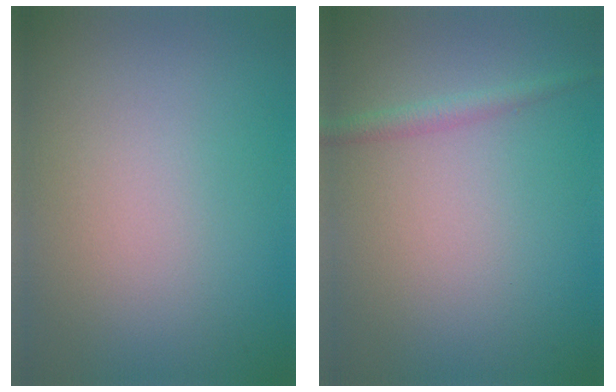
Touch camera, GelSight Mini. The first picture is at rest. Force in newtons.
{"total": 1.4, "press": 1.4, "slide": 0.1}